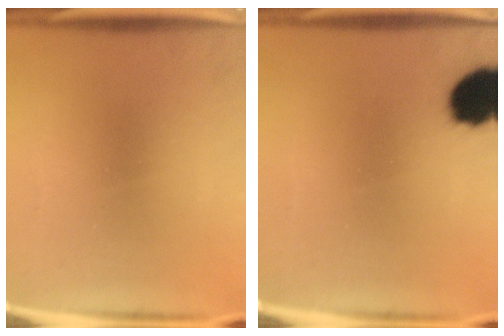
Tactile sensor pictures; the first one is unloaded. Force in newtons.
{"total": 11.8}